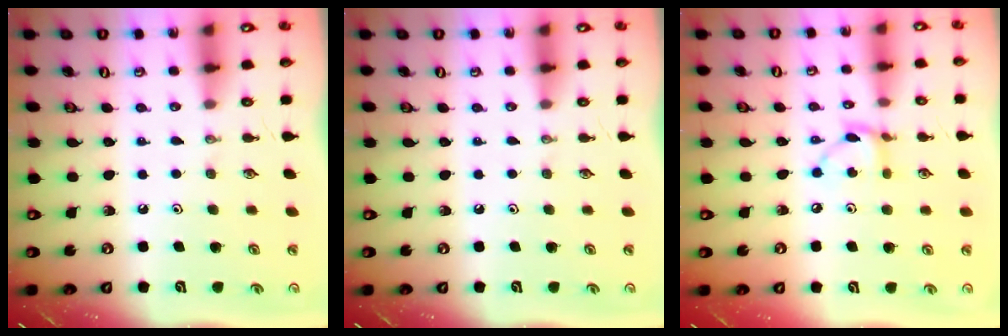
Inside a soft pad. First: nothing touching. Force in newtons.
{"total": 0.0}
{"total": 7.0, "press": 7.0, "slide": 0.3}